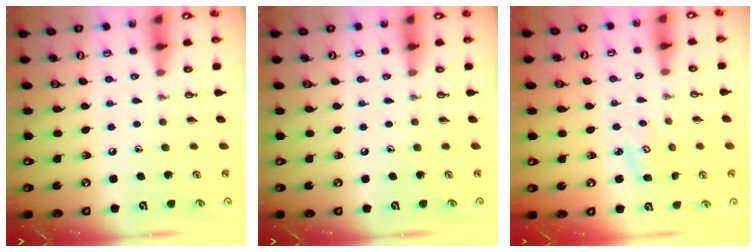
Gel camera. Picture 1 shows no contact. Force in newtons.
{"total": 0.0}
{"total": 3.6, "press": 3.6, "slide": 0.5}